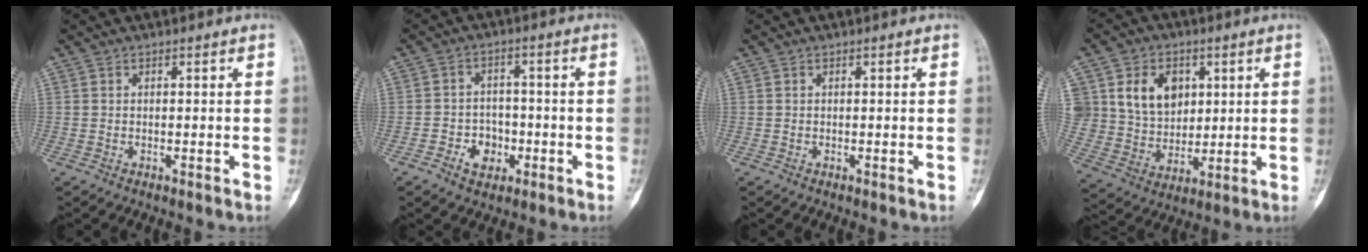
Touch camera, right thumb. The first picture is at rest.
{"total": 5.6, "force": [-2.3, 4.4, 2.6], "torque": [-0.016, 0.021, -0.036]}
{"total": 0.0}
{"total": 13.0, "force": [4.4, 10.1, 6.8], "torque": [-0.080, -0.016, 0.092]}